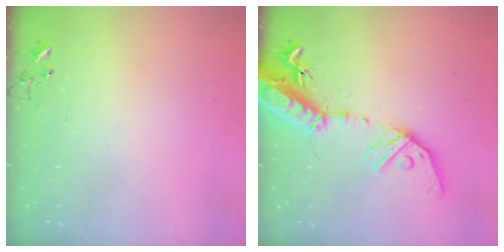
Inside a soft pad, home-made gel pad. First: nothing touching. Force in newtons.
{"total": 20.5, "press": 20.0, "slide": 4.4}